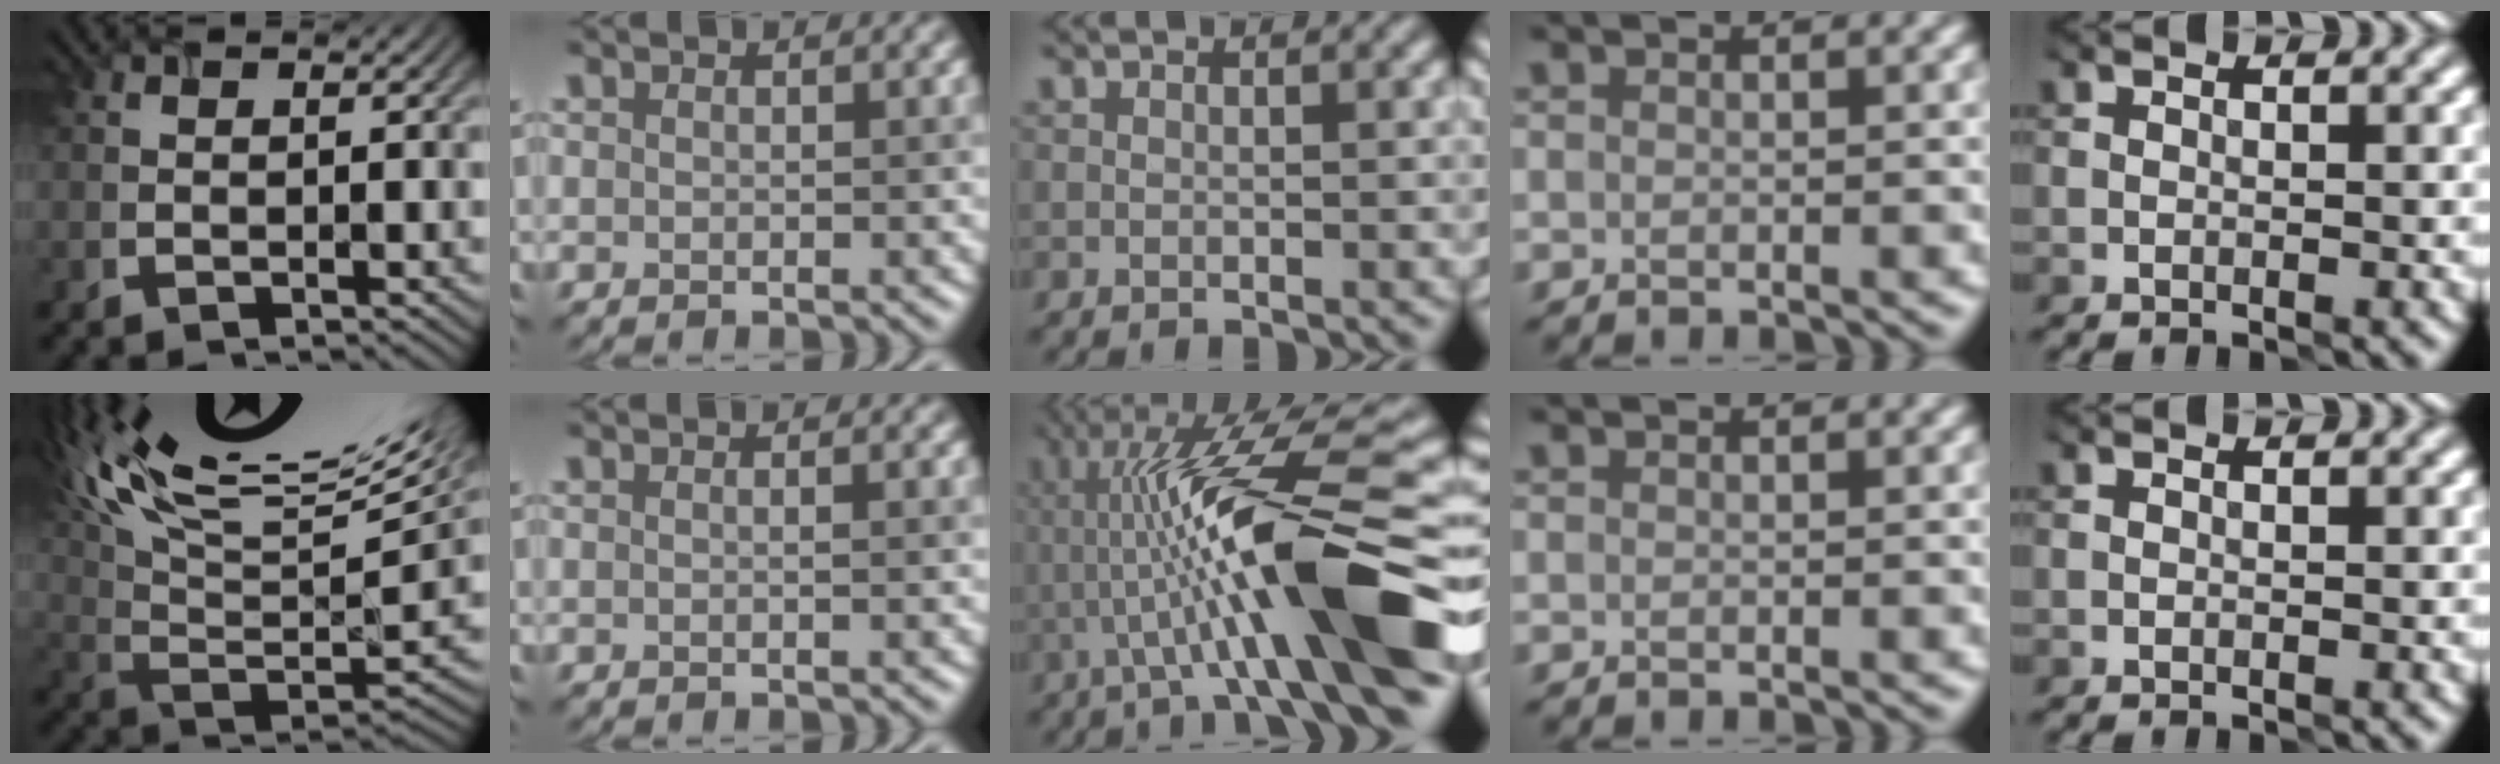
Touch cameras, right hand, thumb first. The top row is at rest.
{"thumb": {"total": 18.8, "force": [10.7, 5.7, 14.4], "torque": [-0.302, 0.032, 0.181]}, "index": {"total": 0.9, "force": [0.2, 0.4, 0.8], "torque": [-0.002, -0.004, -0.007]}, "middle": {"total": 12.6, "force": [-1.4, 1.2, 12.5], "torque": [-0.210, 0.043, -0.013]}}